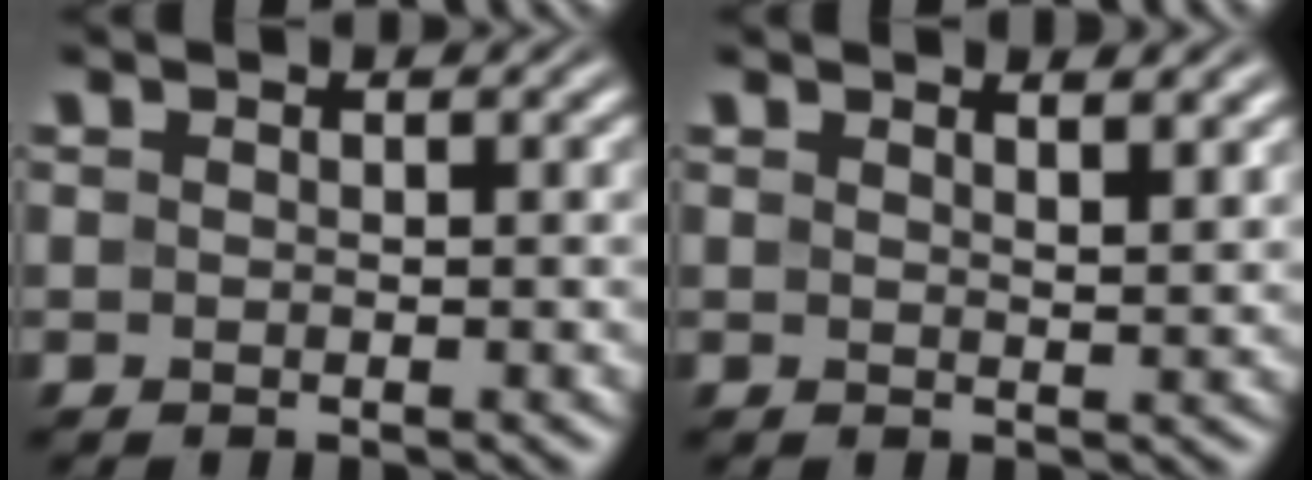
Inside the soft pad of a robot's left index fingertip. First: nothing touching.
{"total": 1.7, "force": [1.3, 0.4, 0.9], "torque": [-0.003, 0.001, 0.016]}